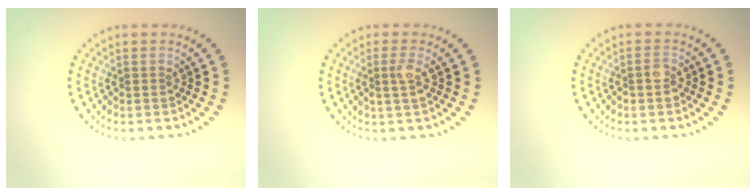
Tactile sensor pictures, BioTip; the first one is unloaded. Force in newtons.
{"total": 1.6, "press": 1.4, "slide": 0.9}
{"total": 1.3, "press": 1.2, "slide": 0.6}